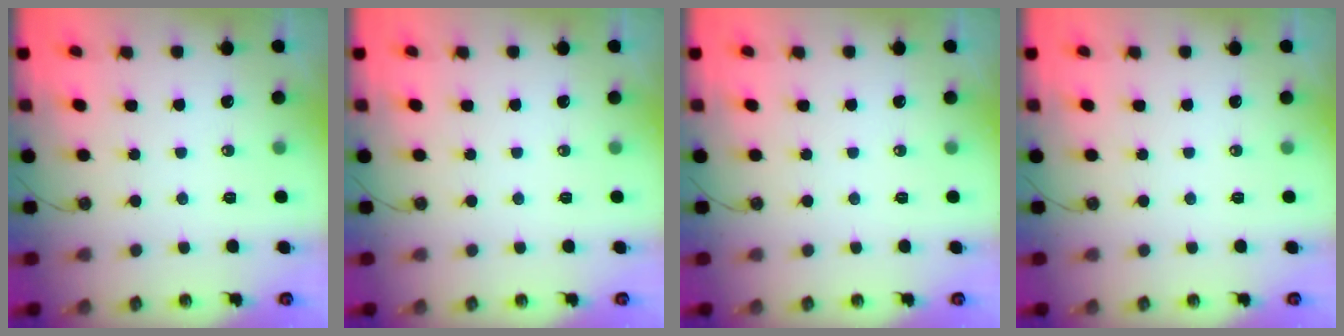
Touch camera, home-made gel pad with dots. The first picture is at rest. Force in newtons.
{"total": 0.0}
{"total": 0.7, "press": 0.0, "slide": 0.7}
{"total": 0.0}